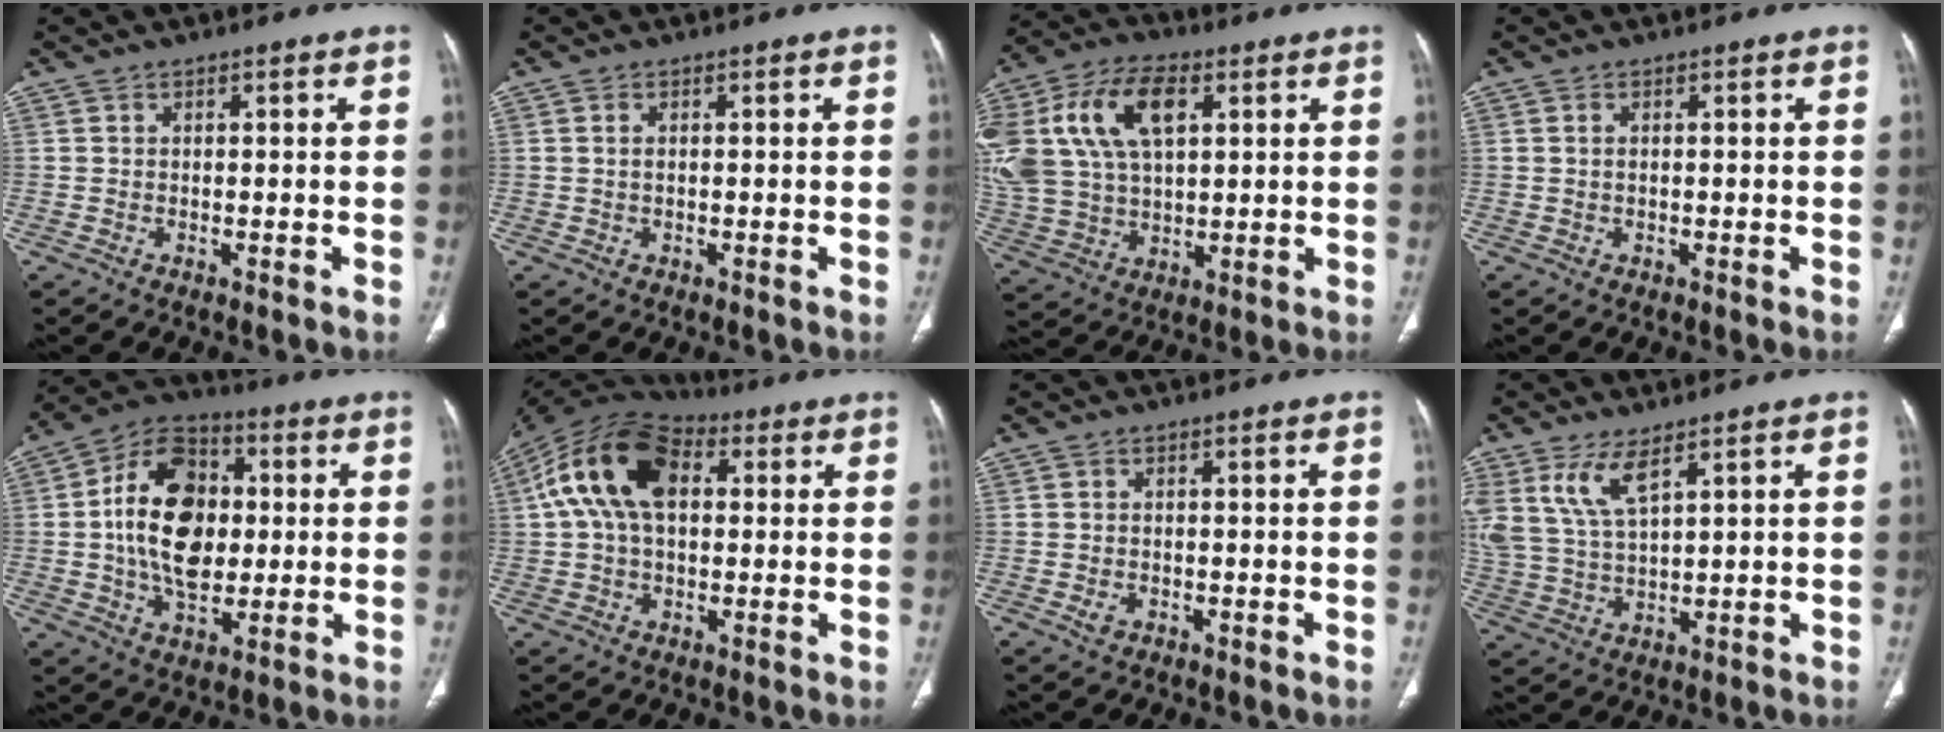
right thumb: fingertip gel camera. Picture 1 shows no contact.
{"total": 0.8, "force": [0.2, 0.4, 0.7], "torque": [-0.017, 0.003, 0.006]}
{"total": 22.7, "force": [6.8, 13.7, 16.8], "torque": [-0.372, 0.019, 0.127]}
{"total": 0.6, "force": [0.2, 0.3, 0.5], "torque": [-0.013, 0.003, 0.004]}
{"total": 18.0, "force": [1.2, 11.8, 13.5], "torque": [-0.208, 0.013, 0.016]}
{"total": 16.9, "force": [3.8, 10.2, 12.9], "torque": [-0.232, 0.030, 0.058]}
{"total": 1.7, "force": [-0.5, 1.3, 1.0], "torque": [-0.016, 0.005, -0.005]}
{"total": 8.5, "force": [5.0, 3.0, 6.2], "torque": [-0.139, -0.017, 0.113]}